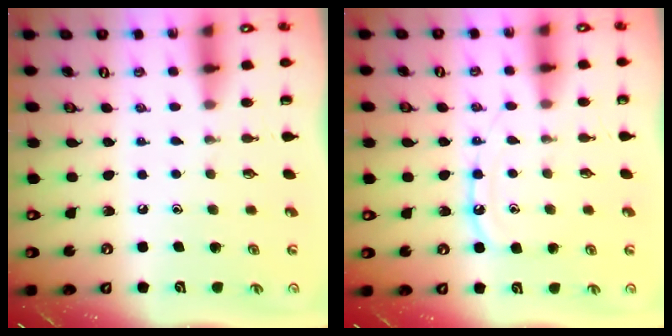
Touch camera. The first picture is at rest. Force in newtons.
{"total": 9.0, "press": 8.9, "slide": 0.7}